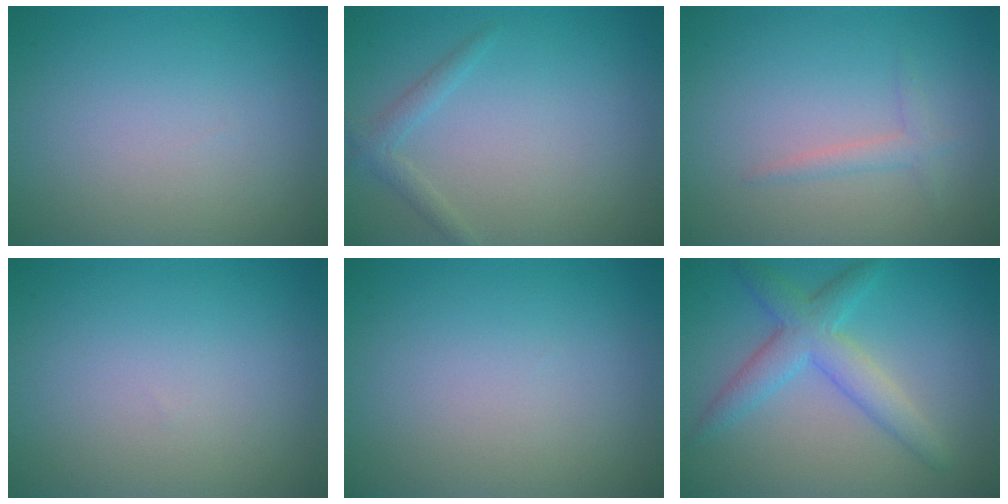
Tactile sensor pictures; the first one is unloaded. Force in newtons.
{"total": 1.4, "press": 1.4, "slide": 0.1}
{"total": 1.4, "press": 1.4, "slide": 0.1}
{"total": 0.0}
{"total": 0.0}
{"total": 4.2, "press": 4.2, "slide": 0.1}